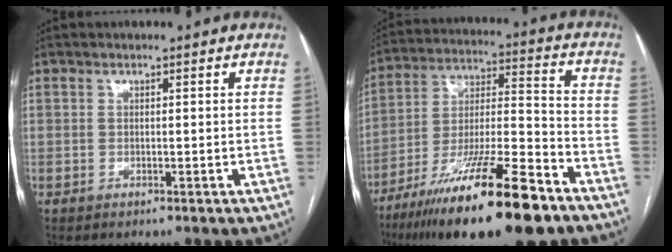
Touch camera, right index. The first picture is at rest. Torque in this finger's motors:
{"motor_torque": [1.12, -1.02, 1.05, 0.21]}